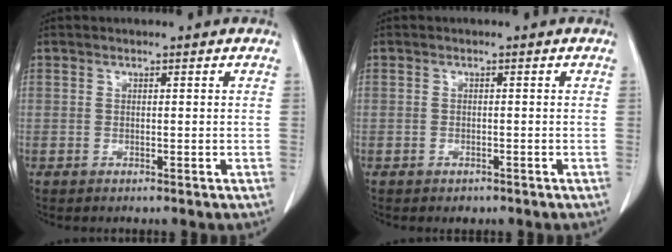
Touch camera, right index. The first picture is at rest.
{"total": 1.2, "force": [-0.8, 0.7, 0.4], "torque": [-0.011, 0.000, -0.008]}